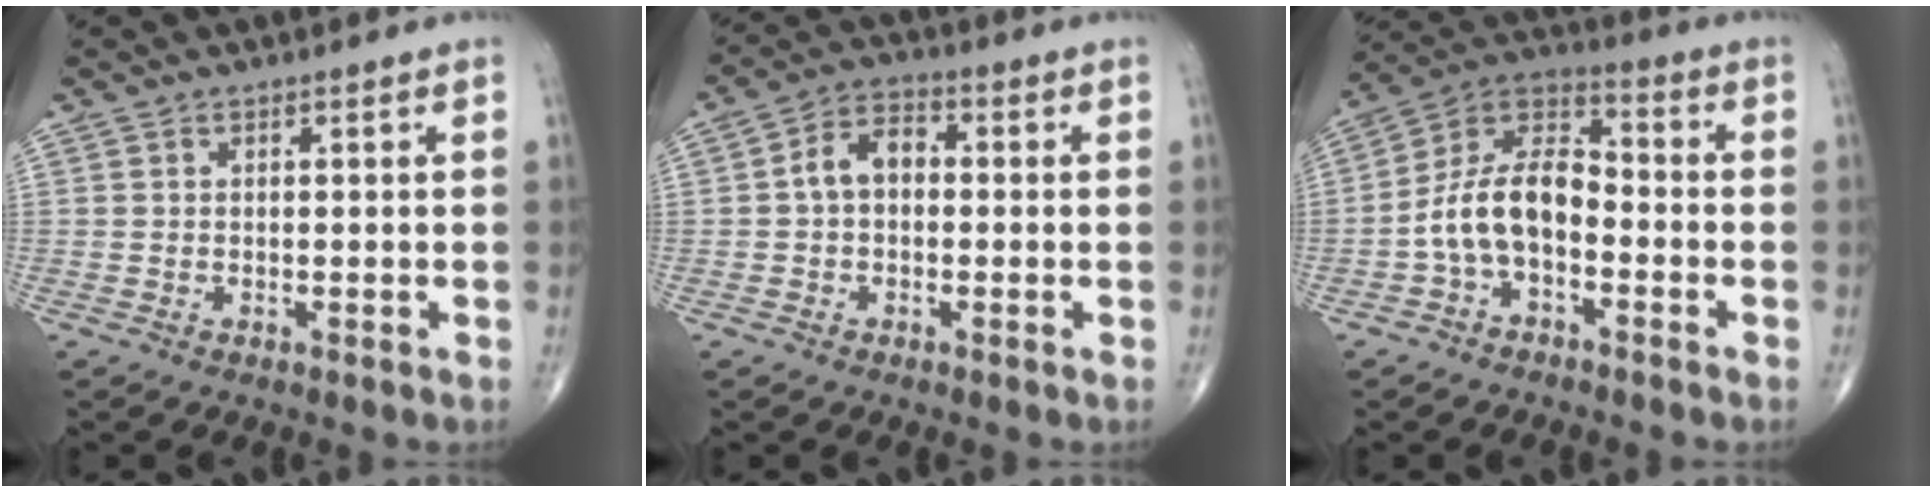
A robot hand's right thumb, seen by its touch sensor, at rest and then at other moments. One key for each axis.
{"total": 6.3, "fx": 0.0, "fy": 4.3, "fz": 4.6, "tx": -0.072, "ty": 0.025, "tz": -0.011}
{"total": 11.7, "fx": -3.0, "fy": 6.7, "fz": 9.1, "tx": -0.160, "ty": 0.051, "tz": -0.069}